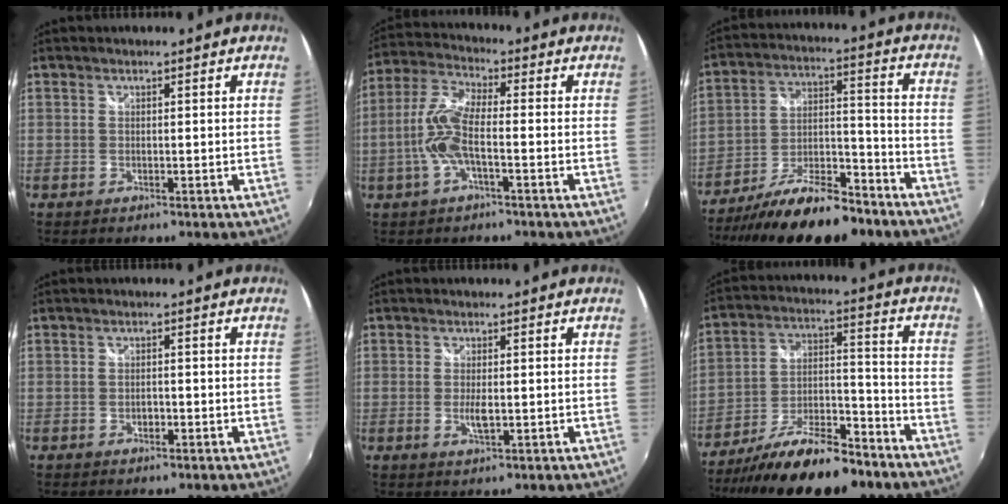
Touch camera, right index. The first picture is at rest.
{"total": 9.1, "force": [-2.4, 2.4, 8.4], "torque": [-0.190, 0.006, -0.049]}
{"total": 20.7, "force": [-15.4, 6.2, 12.3], "torque": [-0.229, -0.022, -0.244]}
{"total": 1.6, "force": [-0.8, 0.9, 1.0], "torque": [-0.020, 0.001, -0.014]}
{"total": 2.9, "force": [-0.5, 0.9, 2.7], "torque": [-0.052, -0.007, -0.009]}
{"total": 21.4, "force": [-15.9, 6.3, 12.8], "torque": [-0.236, -0.023, -0.253]}